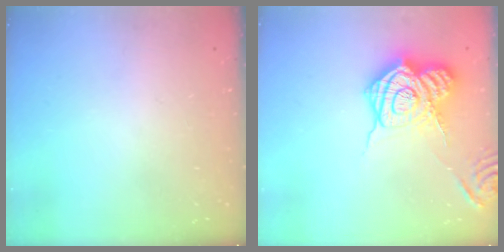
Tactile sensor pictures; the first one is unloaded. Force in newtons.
{"total": 18.9, "press": 18.9, "slide": 1.5}